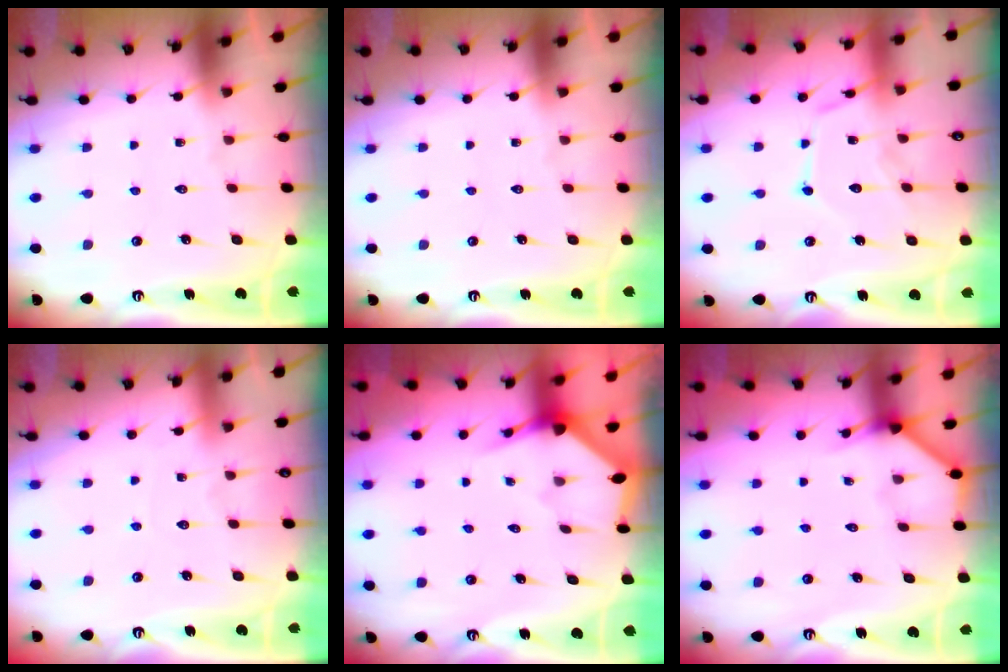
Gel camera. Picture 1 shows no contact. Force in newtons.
{"total": 0.0}
{"total": 12.3, "press": 12.2, "slide": 1.1}
{"total": 2.4, "press": 2.3, "slide": 0.2}
{"total": 3.3, "press": 3.3, "slide": 0.3}
{"total": 3.5, "press": 3.4, "slide": 0.4}